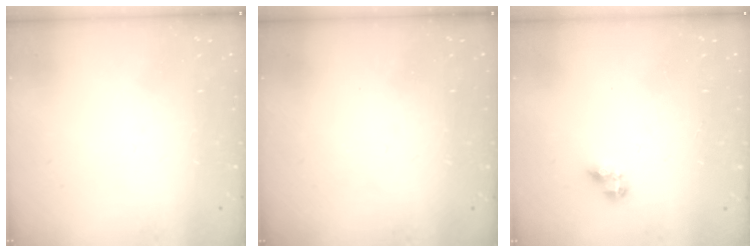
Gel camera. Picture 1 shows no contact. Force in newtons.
{"total": 0.7, "press": 0.6, "slide": 0.4}
{"total": 4.9, "press": 4.8, "slide": 0.6}